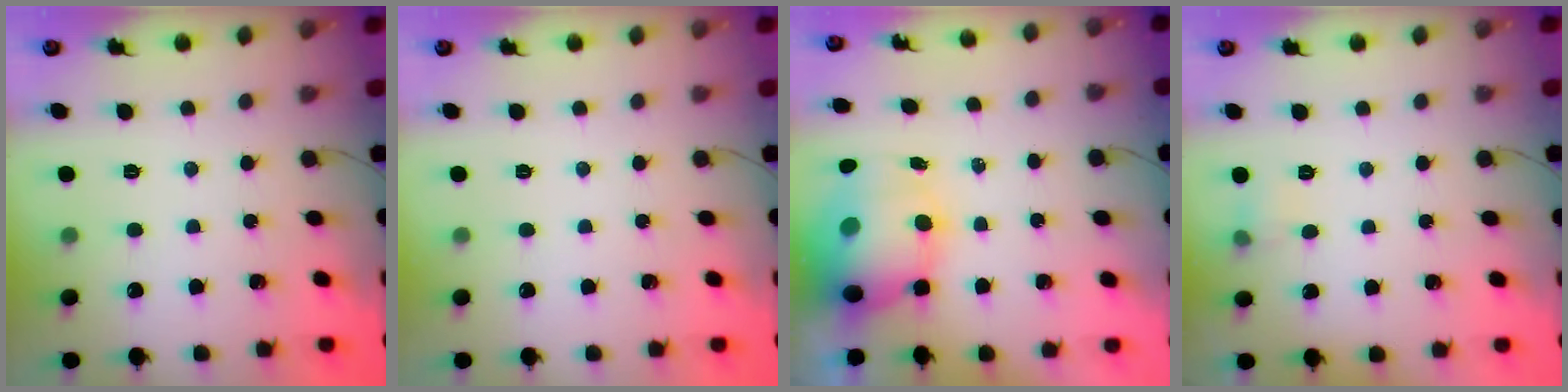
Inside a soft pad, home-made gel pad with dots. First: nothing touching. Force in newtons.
{"total": 0.0}
{"total": 14.3, "press": 13.1, "slide": 5.8}
{"total": 4.8, "press": 4.6, "slide": 1.5}